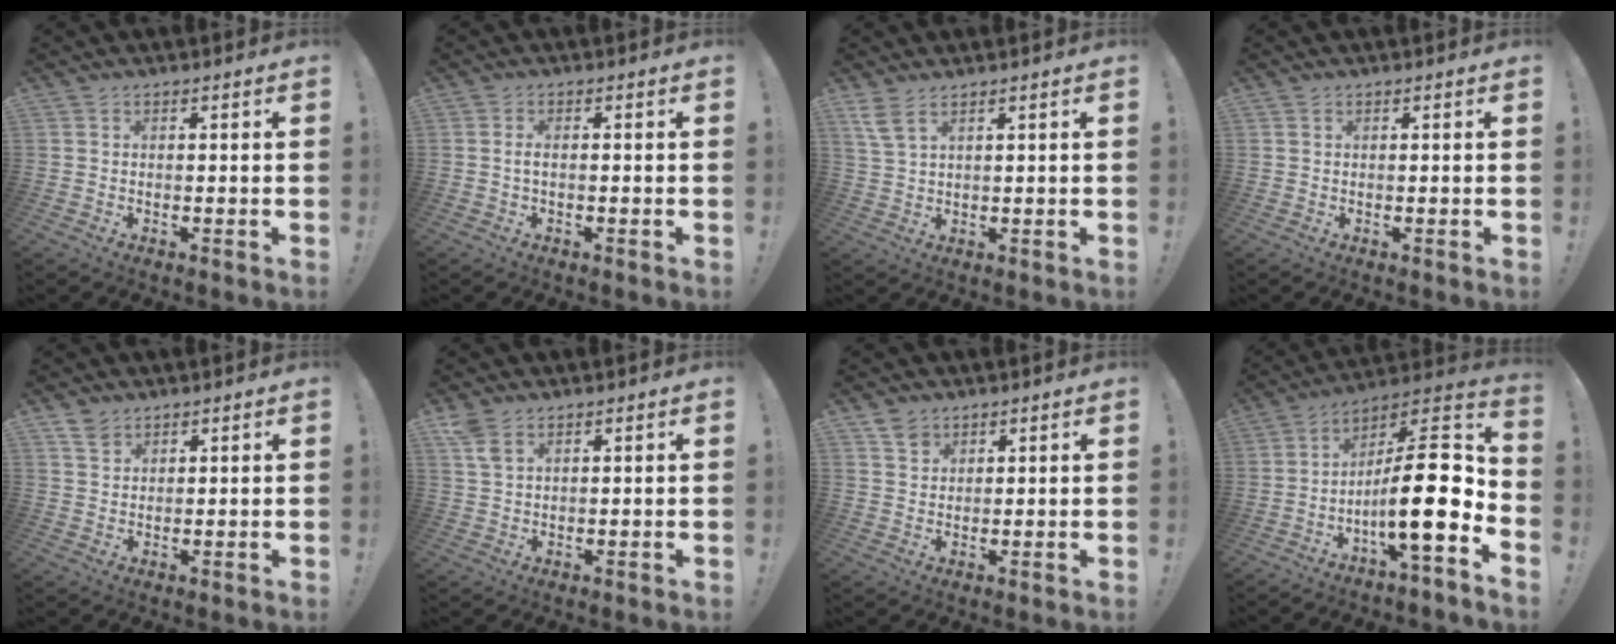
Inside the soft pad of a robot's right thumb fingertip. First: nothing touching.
{"total": 1.9, "force": [-0.6, 0.5, 1.7], "torque": [-0.040, 0.009, -0.010]}
{"total": 4.8, "force": [3.1, 1.3, 3.4], "torque": [-0.079, -0.006, 0.060]}
{"total": 0.0}
{"total": 3.5, "force": [2.7, 1.9, 1.1], "torque": [-0.013, -0.015, 0.051]}
{"total": 4.7, "force": [2.9, 2.4, 2.9], "torque": [-0.054, -0.011, 0.056]}
{"total": 3.7, "force": [2.8, 2.3, 0.8], "torque": [-0.011, -0.014, 0.052]}
{"total": 19.7, "force": [-4.0, 4.9, 18.7], "torque": [-0.320, 0.015, -0.067]}